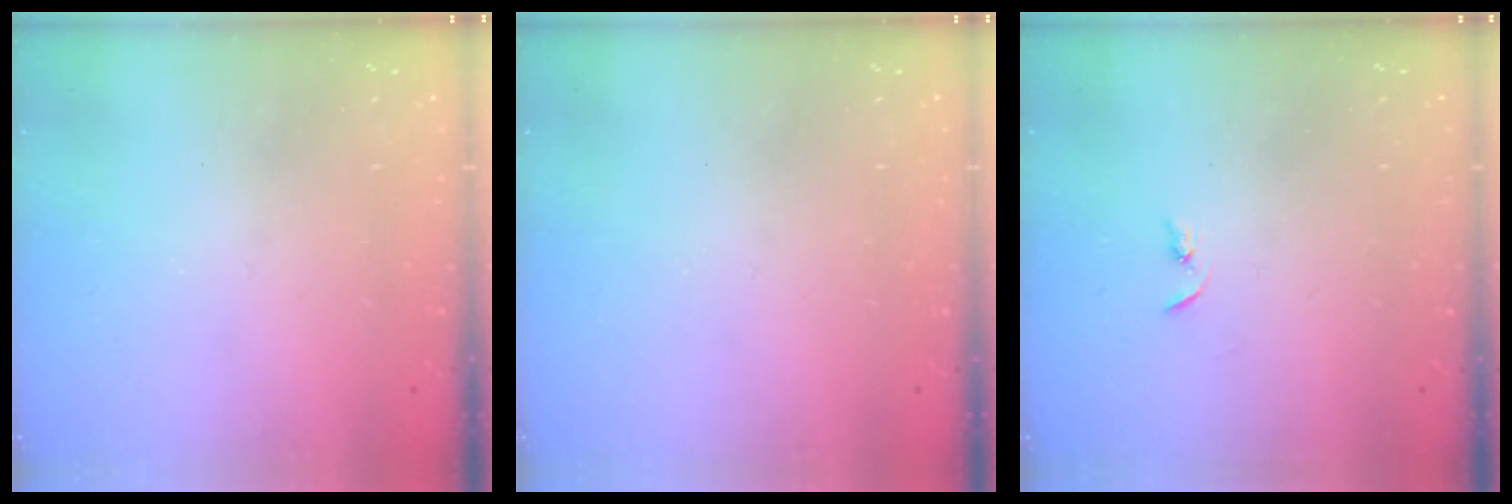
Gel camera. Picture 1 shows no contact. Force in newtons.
{"total": 0.0}
{"total": 2.2, "press": 2.2, "slide": 0.2}